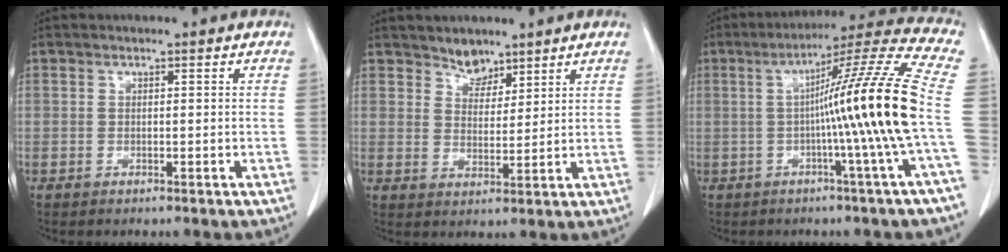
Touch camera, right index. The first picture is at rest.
{"total": 3.7, "force": [3.1, 1.9, 0.7], "torque": [-0.008, -0.001, 0.056]}
{"total": 17.1, "force": [-1.3, -3.3, 16.7], "torque": [-0.237, 0.003, -0.031]}